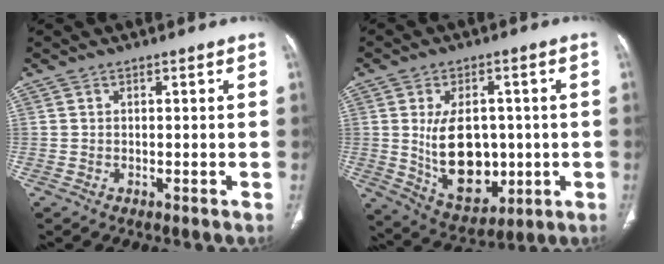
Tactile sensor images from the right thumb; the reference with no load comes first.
{"total": 14.3, "force": [-0.4, 9.1, 11.1], "torque": [-0.151, -0.006, 0.023]}